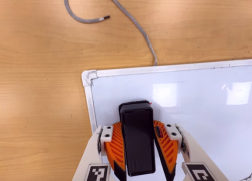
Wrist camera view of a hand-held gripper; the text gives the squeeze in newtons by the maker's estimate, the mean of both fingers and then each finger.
{"total": 14.4, "left": 15.0, "right": 13.8}